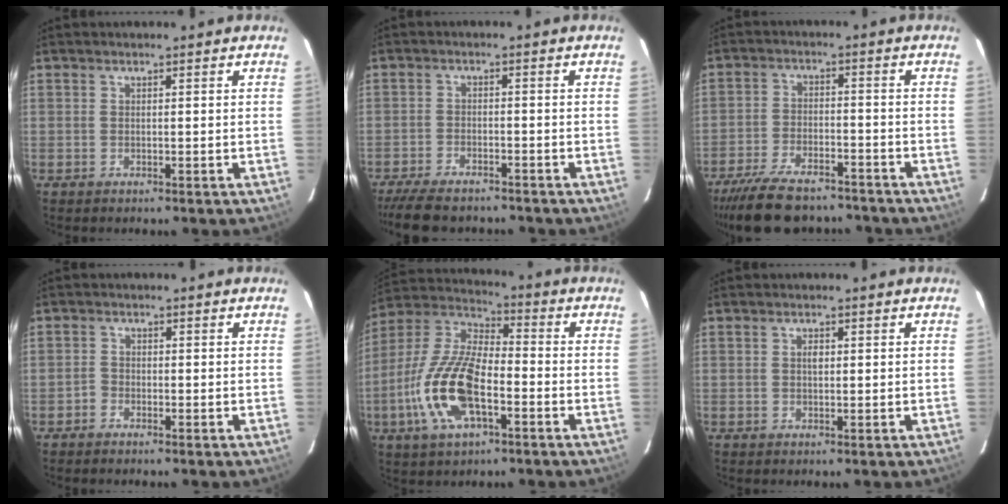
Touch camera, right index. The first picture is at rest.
{"total": 10.1, "force": [-8.7, 3.1, 4.3], "torque": [-0.107, -0.020, -0.143]}
{"total": 16.0, "force": [-13.3, 5.9, 6.9], "torque": [-0.158, -0.009, -0.205]}
{"total": 1.5, "force": [-1.2, 0.9, 0.1], "torque": [-0.004, 0.002, -0.026]}
{"total": 16.6, "force": [-5.6, 6.9, 14.0], "torque": [-0.300, -0.005, -0.112]}
{"total": 1.2, "force": [0.2, 0.7, 0.9], "torque": [-0.016, 0.004, 0.002]}